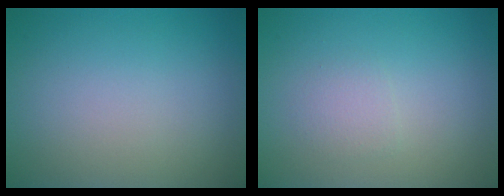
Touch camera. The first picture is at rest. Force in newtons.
{"total": 1.2, "press": 1.2, "slide": 0.0}